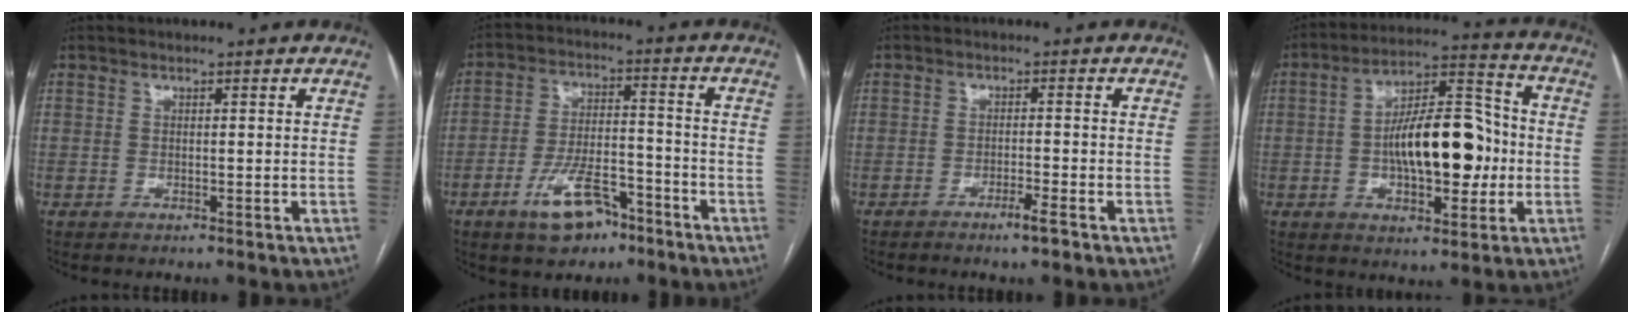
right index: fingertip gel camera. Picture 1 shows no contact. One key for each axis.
{"total": 9.7, "fx": -6.0, "fy": 4.1, "fz": 6.4, "tx": -0.125, "ty": 0.008, "tz": -0.099}
{"total": 2.9, "fx": -2.0, "fy": -0.1, "fz": 2.1, "tx": -0.036, "ty": -0.003, "tz": -0.034}
{"total": 15.4, "fx": -1.6, "fy": 6.0, "fz": 14.1, "tx": -0.237, "ty": 0.027, "tz": -0.021}